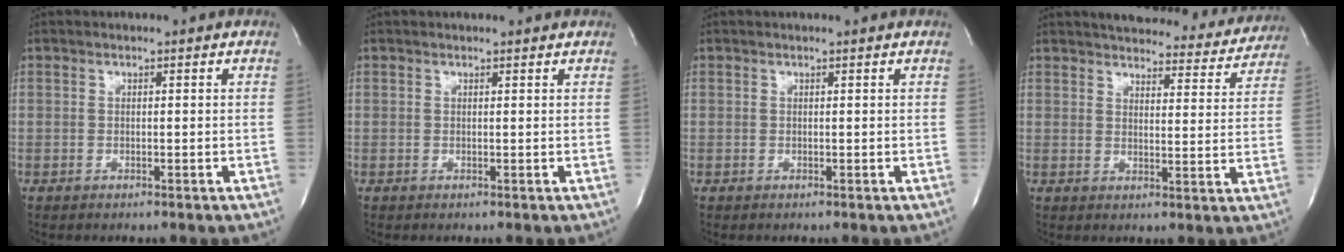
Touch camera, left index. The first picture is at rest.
{"total": 2.1, "force": [2.1, 0.2, 0.4], "torque": [-0.010, 0.009, 0.021]}
{"total": 1.3, "force": [1.2, 0.0, 0.3], "torque": [-0.010, 0.007, 0.014]}
{"total": 20.2, "force": [18.8, 5.0, 5.4], "torque": [-0.066, -0.026, 0.220]}